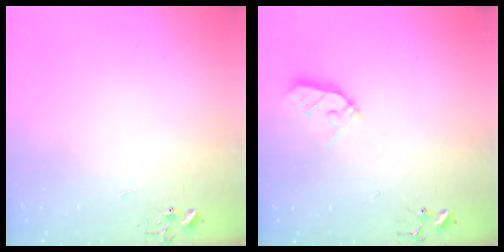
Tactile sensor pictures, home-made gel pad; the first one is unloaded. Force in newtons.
{"total": 9.2, "press": 9.2, "slide": 0.8}